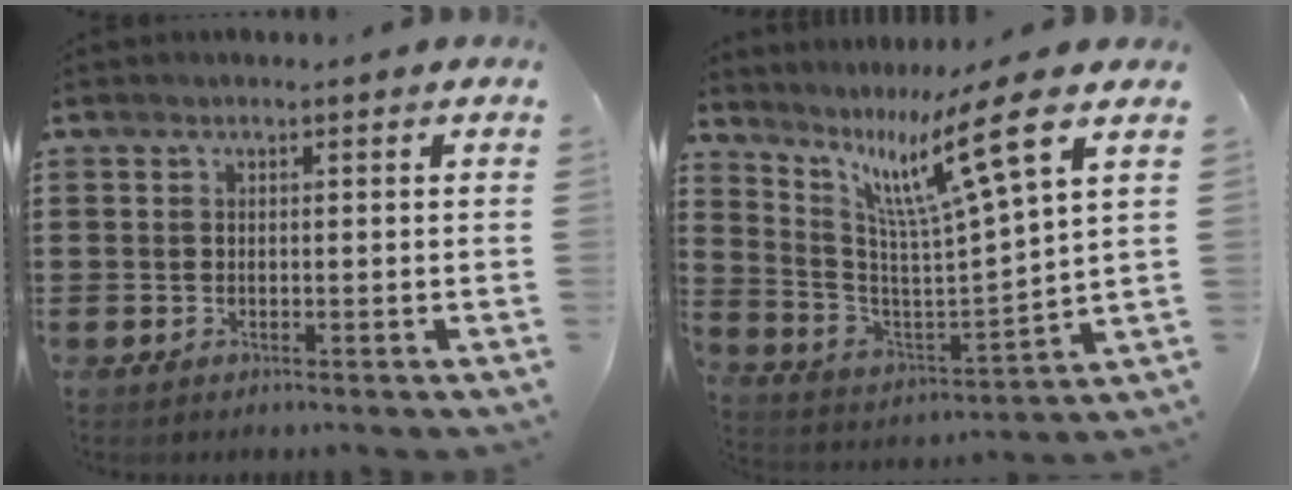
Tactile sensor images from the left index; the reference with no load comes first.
{"total": 12.4, "force": [7.2, 0.5, 10.1], "torque": [-0.209, -0.031, 0.106]}